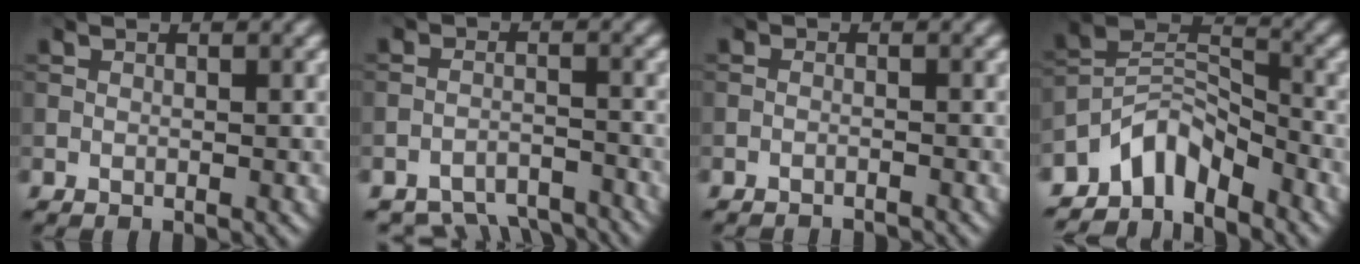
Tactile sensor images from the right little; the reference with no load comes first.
{"total": 6.8, "force": [-6.4, 2.0, 1.1], "torque": [-0.017, -0.012, -0.097]}
{"total": 2.7, "force": [-2.6, 0.3, 0.4], "torque": [-0.006, 0.006, -0.037]}
{"total": 5.9, "force": [-4.9, 2.4, 2.0], "torque": [-0.023, 0.002, -0.105]}